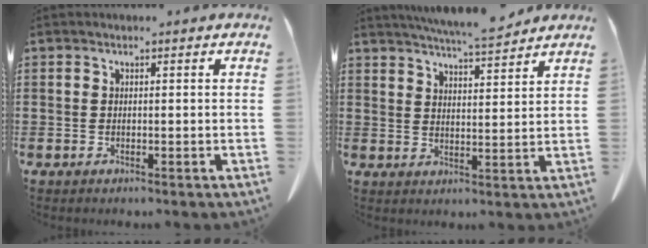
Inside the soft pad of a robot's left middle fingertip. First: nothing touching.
{"total": 6.3, "force": [6.0, 0.0, 2.1], "torque": [-0.050, -0.028, 0.106]}